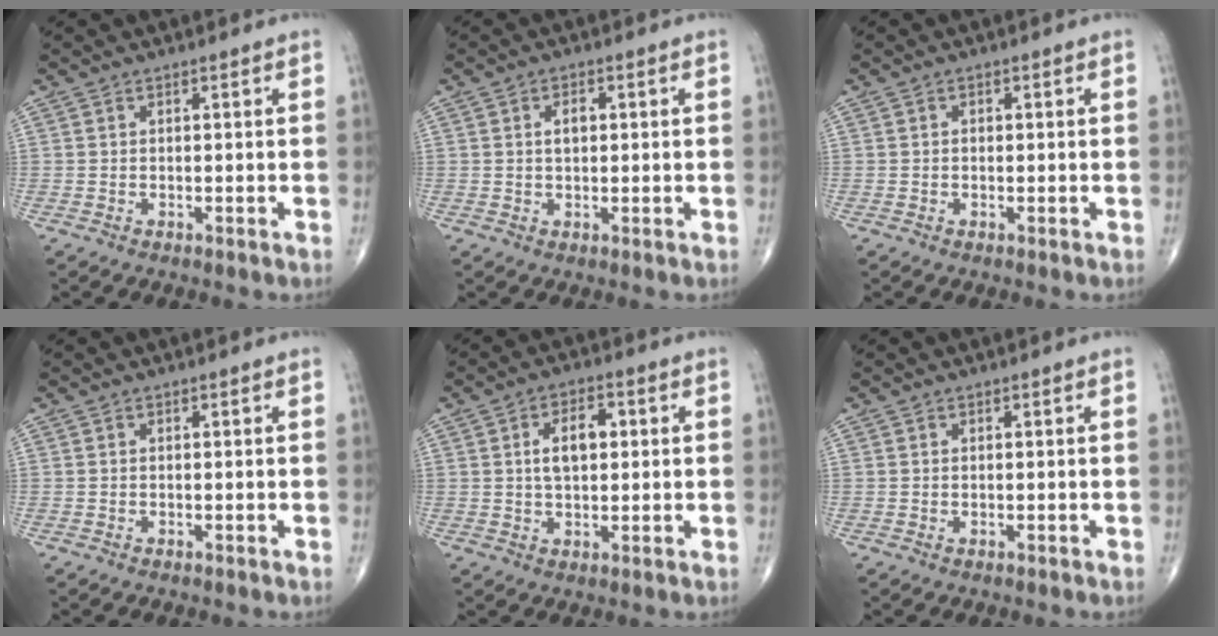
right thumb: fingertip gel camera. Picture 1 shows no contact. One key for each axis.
{"total": 2.8, "fx": 0.5, "fy": 1.7, "fz": 2.2, "tx": -0.031, "ty": 0.003, "tz": 0.008}
{"total": 0.6, "fx": 0.0, "fy": 0.5, "fz": 0.4, "tx": -0.006, "ty": 0.002, "tz": -0.001}
{"total": 0.0}
{"total": 7.1, "fx": 1.2, "fy": 4.0, "fz": 5.7, "tx": -0.085, "ty": 0.008, "tz": 0.018}
{"total": 0.0}